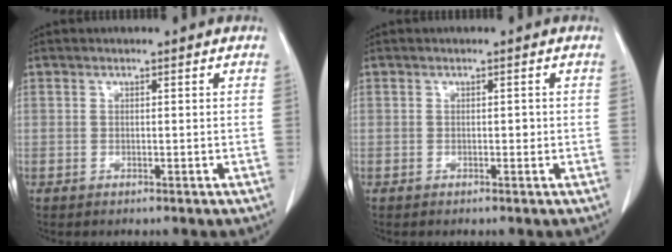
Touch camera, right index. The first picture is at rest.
{"total": 0.7, "force": [-0.1, 0.4, 0.5], "torque": [-0.005, 0.002, -0.001]}